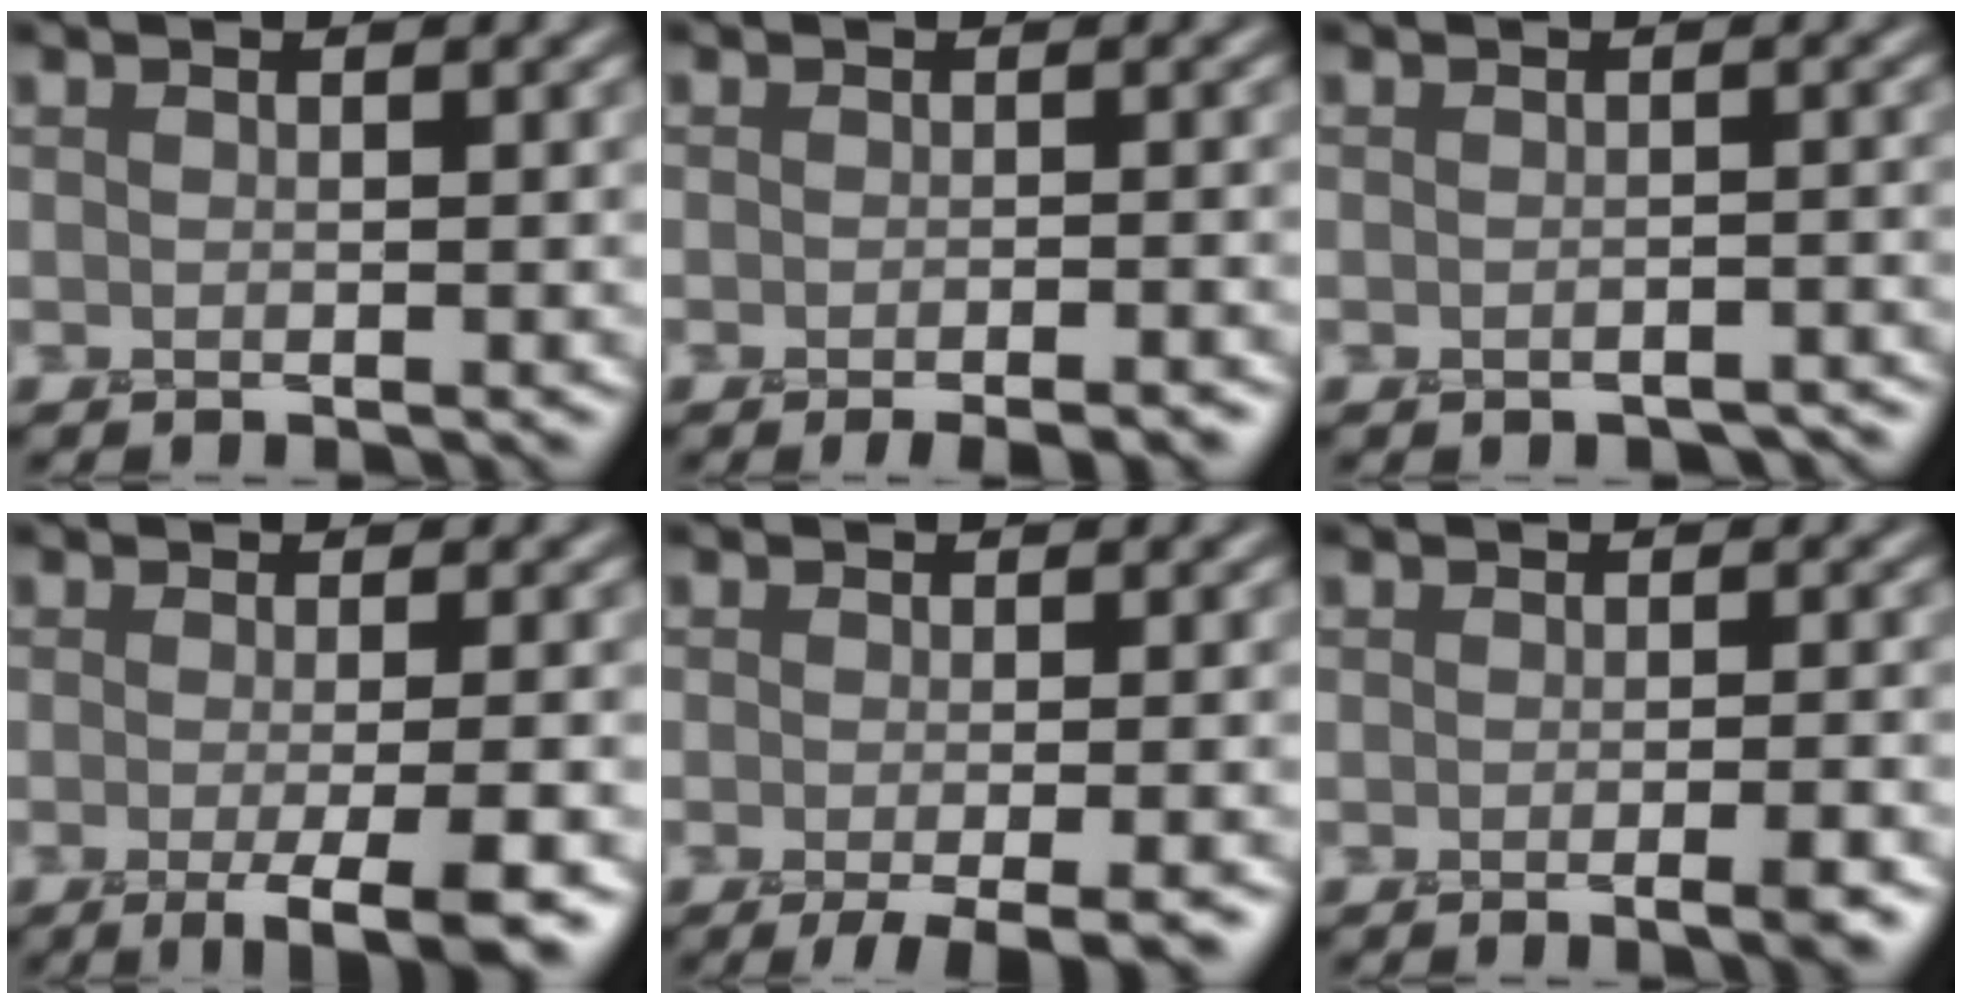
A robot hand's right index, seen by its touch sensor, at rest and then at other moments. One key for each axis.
{"total": 3.0, "fx": -2.2, "fy": 0.7, "fz": 1.9, "tx": -0.018, "ty": -0.004, "tz": -0.025}
{"total": 1.5, "fx": -1.3, "fy": 0.6, "fz": 0.5, "tx": -0.009, "ty": -0.006, "tz": -0.015}
{"total": 5.9, "fx": -2.3, "fy": 1.5, "fz": 5.2, "tx": -0.059, "ty": -0.014, "tz": -0.029}
{"total": 3.7, "fx": -2.0, "fy": 0.8, "fz": 3.0, "tx": -0.042, "ty": -0.007, "tz": -0.034}
{"total": 2.2, "fx": -1.1, "fy": 0.5, "fz": 1.8, "tx": -0.017, "ty": -0.004, "tz": -0.019}